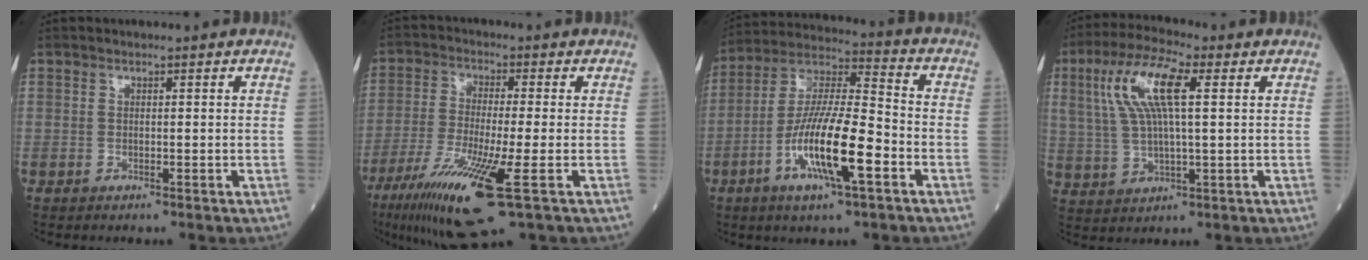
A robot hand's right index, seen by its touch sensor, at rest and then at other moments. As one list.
[{"total": 13.7, "force": [-6.4, 0.7, 12.1], "torque": [-0.235, -0.038, -0.112]}, {"total": 14.9, "force": [-5.5, 2.1, 13.7], "torque": [-0.261, -0.007, -0.101]}, {"total": 10.9, "force": [3.4, 2.4, 10.1], "torque": [-0.218, 0.021, 0.065]}]